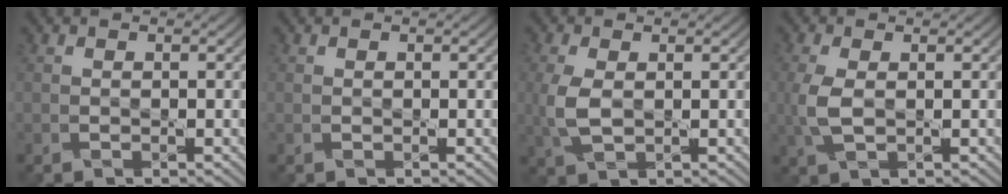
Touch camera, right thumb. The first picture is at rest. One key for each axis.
{"total": 0.0}
{"total": 4.3, "fx": 0.1, "fy": 2.4, "fz": 3.5, "tx": -0.099, "ty": -0.002, "tz": 0.004}
{"total": 3.8, "fx": 0.0, "fy": 1.9, "fz": 3.3, "tx": -0.094, "ty": 0.000, "tz": 0.000}